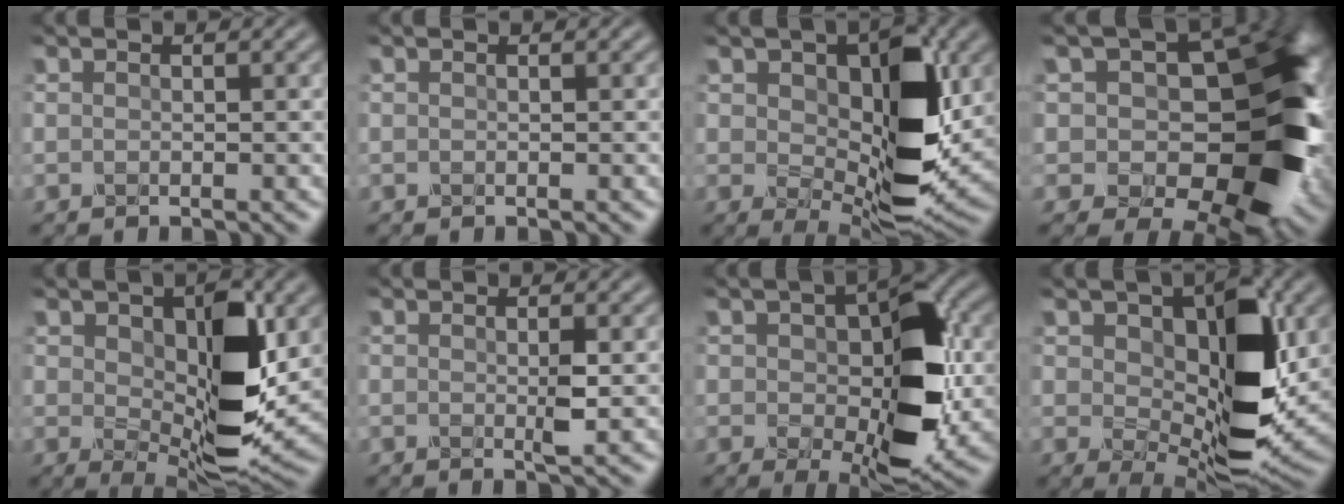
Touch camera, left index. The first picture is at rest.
{"total": 0.0}
{"total": 10.5, "force": [1.5, 5.8, 8.6], "torque": [-0.135, -0.014, 0.027]}
{"total": 16.8, "force": [0.7, 11.0, 12.7], "torque": [-0.122, 0.003, 0.021]}
{"total": 9.2, "force": [1.1, 4.4, 8.0], "torque": [-0.131, -0.012, 0.023]}
{"total": 1.5, "force": [0.1, 0.1, 1.5], "torque": [-0.026, -0.002, -0.002]}
{"total": 10.1, "force": [-0.3, 5.3, 8.6], "torque": [-0.132, -0.003, 0.003]}
{"total": 11.0, "force": [1.5, 5.9, 9.2], "torque": [-0.142, -0.015, 0.028]}